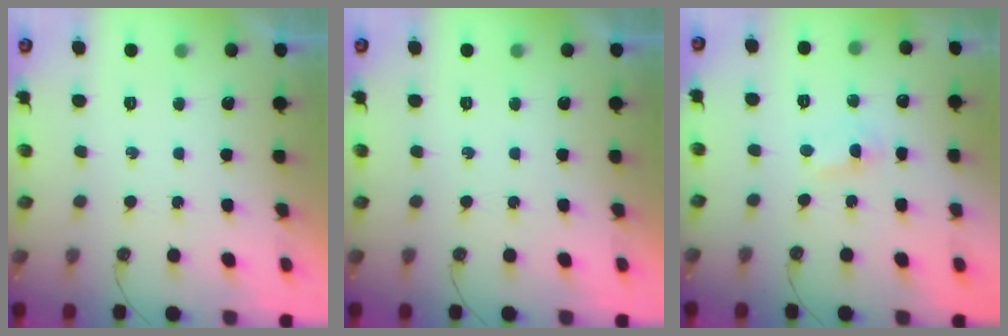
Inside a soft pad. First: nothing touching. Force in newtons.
{"total": 0.0}
{"total": 2.0, "press": 2.0, "slide": 0.3}